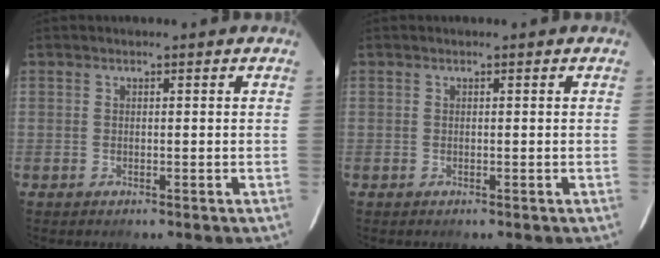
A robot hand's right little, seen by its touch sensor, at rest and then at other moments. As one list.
[{"total": 0.0}]